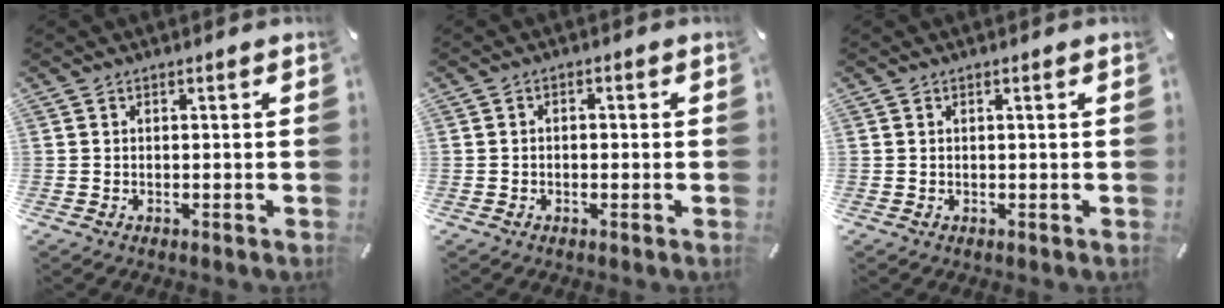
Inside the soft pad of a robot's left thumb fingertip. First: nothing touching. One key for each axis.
{"total": 1.5, "fx": -0.8, "fy": 1.0, "fz": 0.7, "tx": -0.013, "ty": 0.007, "tz": -0.018}
{"total": 0.0}